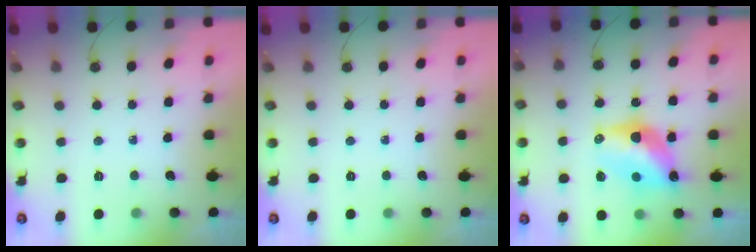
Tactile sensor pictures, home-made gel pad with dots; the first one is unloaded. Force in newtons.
{"total": 0.0}
{"total": 12.3, "press": 12.3, "slide": 1.0}